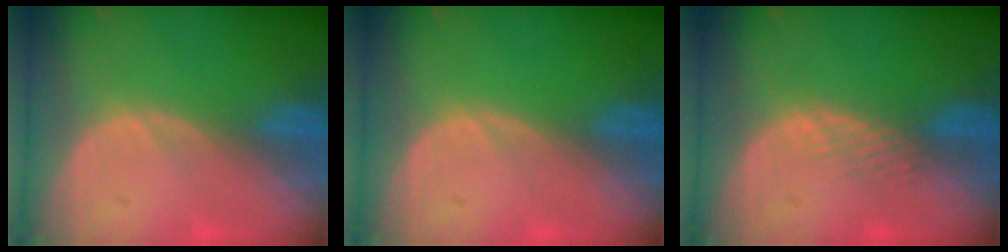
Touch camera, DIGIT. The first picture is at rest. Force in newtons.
{"total": 0.0}
{"total": 1.6, "press": 1.6, "slide": 0.1}